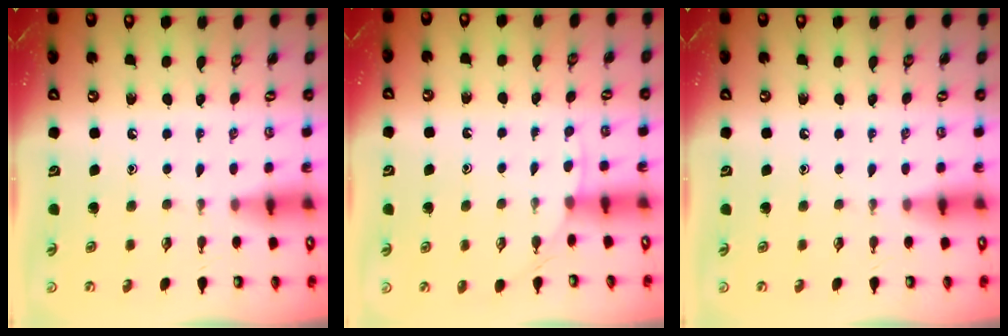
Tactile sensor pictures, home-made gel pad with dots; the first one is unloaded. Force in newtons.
{"total": 3.0, "press": 3.0, "slide": 0.4}
{"total": 0.0}